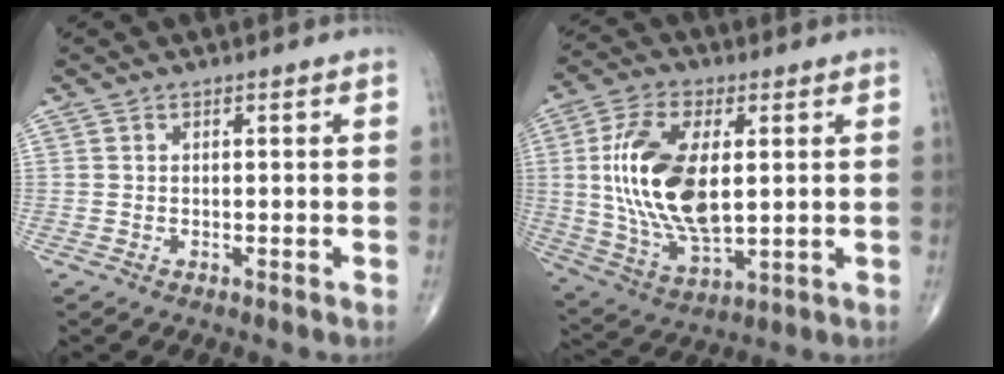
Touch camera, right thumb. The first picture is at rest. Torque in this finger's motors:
{"motor_torque": [2.18, 2.83, 1.91, 0.35, 0.61]}